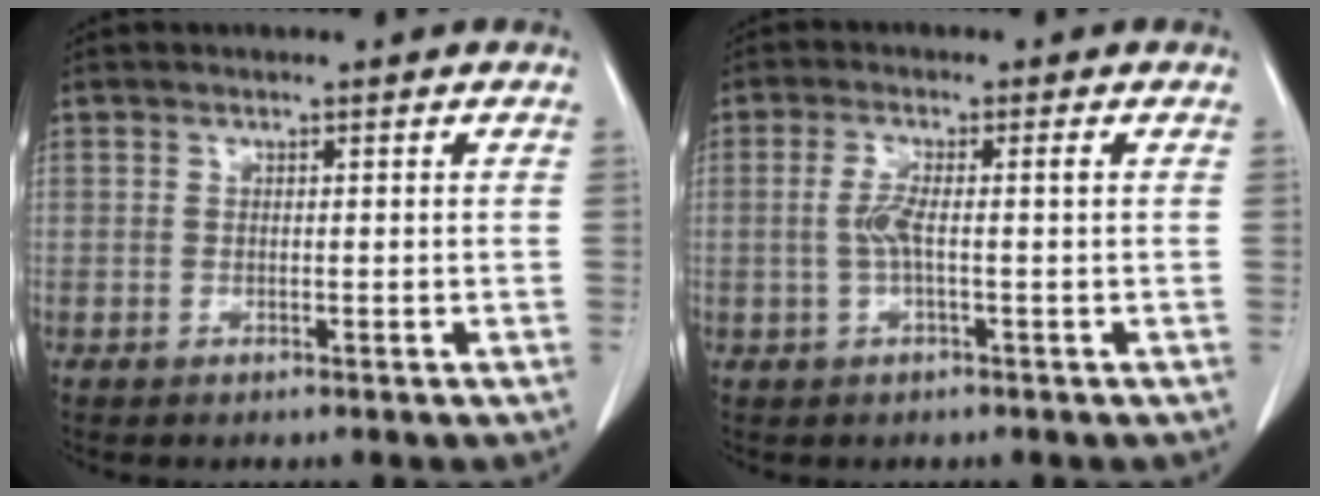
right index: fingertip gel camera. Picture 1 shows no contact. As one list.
[{"total": 3.5, "force": [-0.2, 0.1, 3.4], "torque": [-0.079, 0.008, -0.005]}]